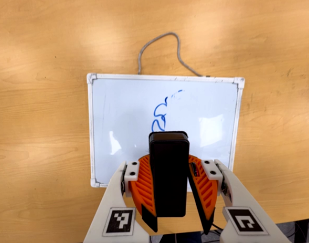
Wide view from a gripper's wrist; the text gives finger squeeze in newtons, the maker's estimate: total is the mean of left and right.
{"total": 9.6, "left": 9.4, "right": 9.7}